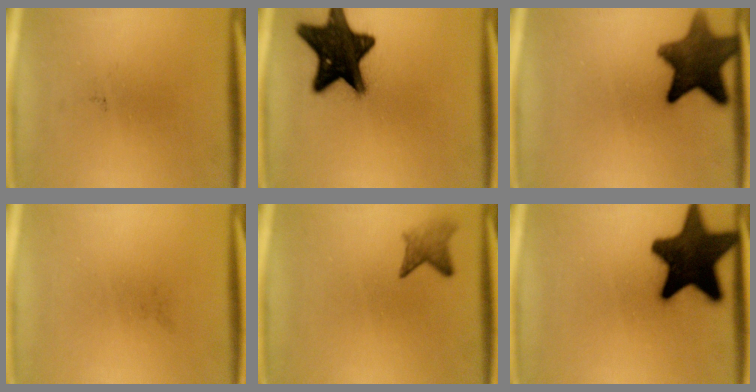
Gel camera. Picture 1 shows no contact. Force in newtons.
{"total": 17.7}
{"total": 11.6}
{"total": 0.0}
{"total": 2.4}
{"total": 17.9}